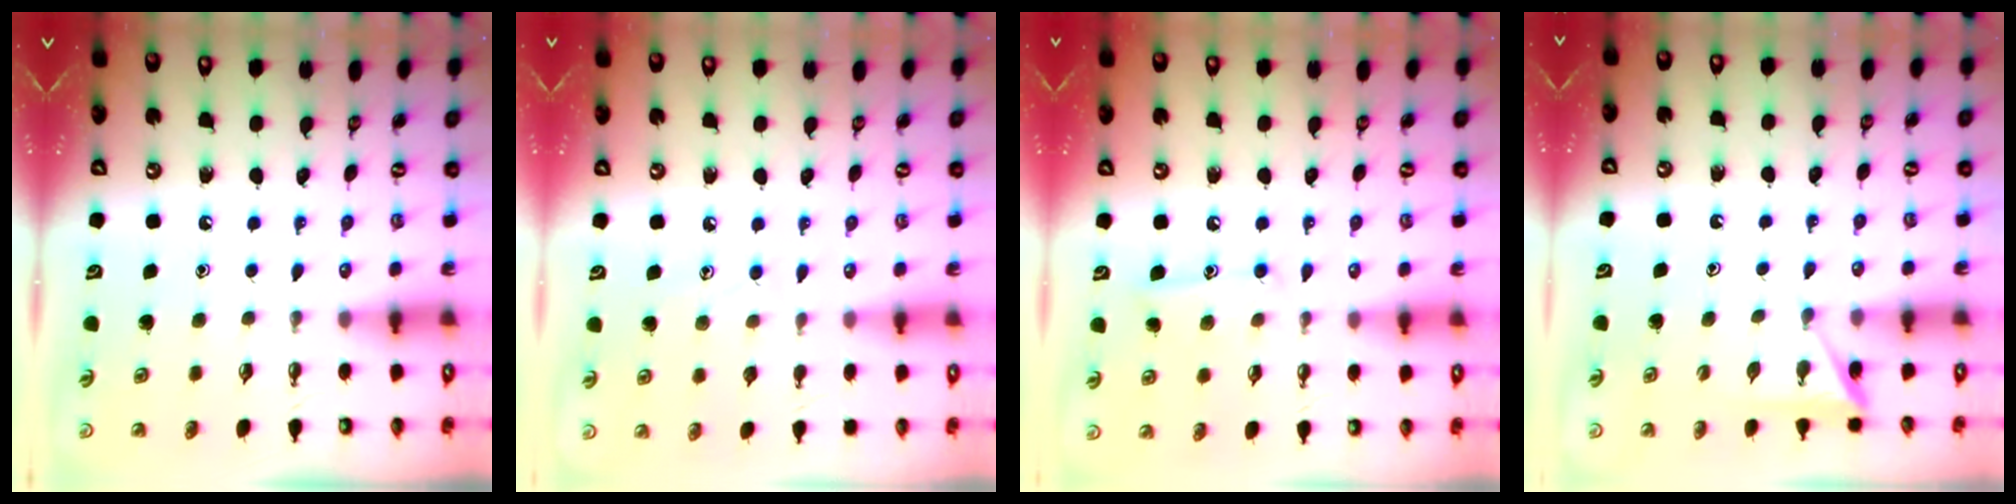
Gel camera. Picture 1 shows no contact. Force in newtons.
{"total": 6.6, "press": 6.5, "slide": 0.7}
{"total": 8.2, "press": 8.2, "slide": 0.6}
{"total": 5.6, "press": 5.6, "slide": 0.5}